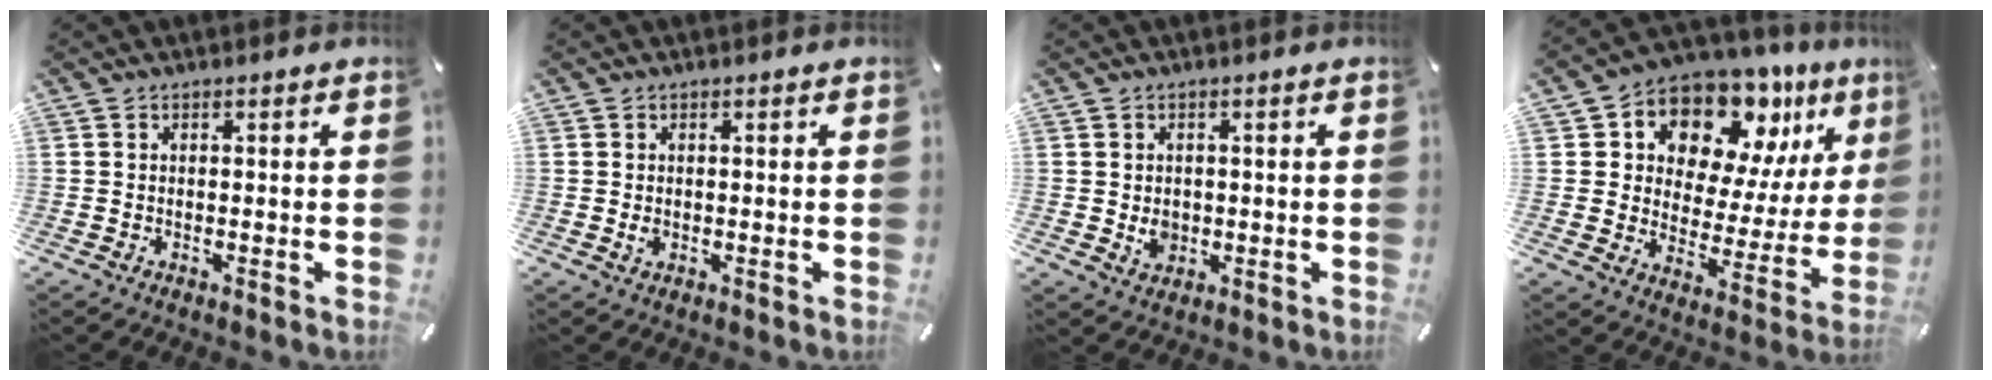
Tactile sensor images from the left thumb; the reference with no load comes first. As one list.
[{"total": 0.9, "force": [0.1, 0.7, 0.6], "torque": [-0.013, 0.003, 0.002]}, {"total": 3.2, "force": [0.0, 2.8, 1.5], "torque": [-0.012, -0.002, 0.000]}, {"total": 13.6, "force": [10.5, 7.4, 4.4], "torque": [-0.077, -0.098, 0.188]}]